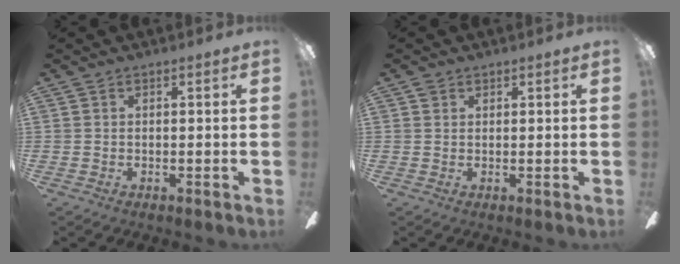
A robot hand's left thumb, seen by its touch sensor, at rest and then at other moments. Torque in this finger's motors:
{"motor_torque": [0.13, 0.09, 0.56, 0.10, 0.00]}